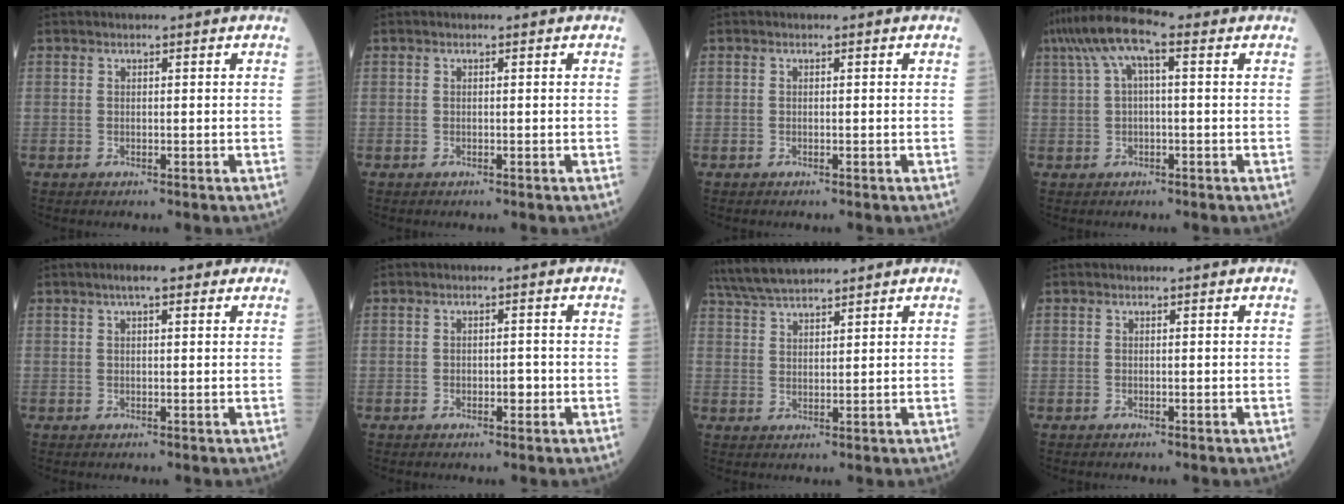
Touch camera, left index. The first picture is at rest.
{"total": 0.0}
{"total": 0.0}
{"total": 9.0, "force": [3.9, 2.2, 7.8], "torque": [-0.158, 0.045, 0.066]}
{"total": 5.3, "force": [3.5, 1.2, 3.8], "torque": [-0.067, 0.019, 0.053]}
{"total": 1.9, "force": [-0.6, 0.9, 1.5], "torque": [-0.020, 0.003, -0.007]}
{"total": 8.3, "force": [7.5, 1.0, 3.4], "torque": [-0.070, 0.028, 0.141]}
{"total": 0.0}